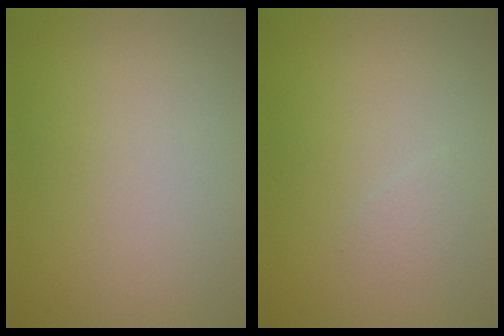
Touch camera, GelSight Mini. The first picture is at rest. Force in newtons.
{"total": 0.8, "press": 0.8, "slide": 0.0}